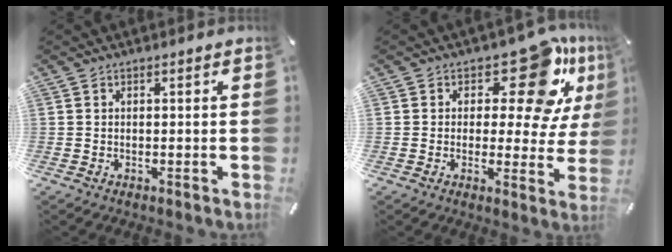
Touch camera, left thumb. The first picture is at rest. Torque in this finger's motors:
{"motor_torque": [0.58, -0.28, 0.35, 0.06, 0.09]}